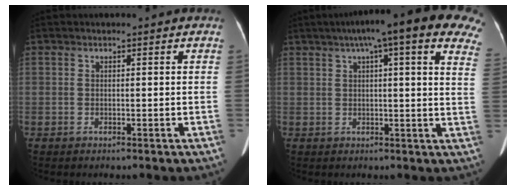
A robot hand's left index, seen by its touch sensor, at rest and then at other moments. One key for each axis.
{"total": 20.2, "fx": 13.5, "fy": 3.1, "fz": 14.7, "tx": -0.205, "ty": 0.044, "tz": 0.151}